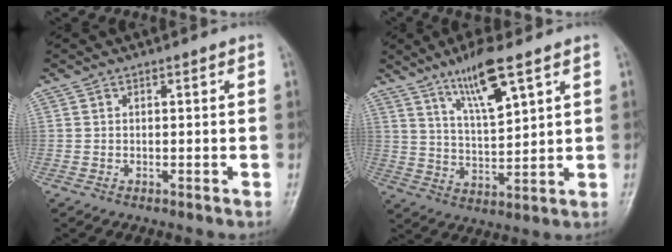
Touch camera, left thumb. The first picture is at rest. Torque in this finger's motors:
{"motor_torque": [0.41, 0.35, 0.15, -0.13, 0.09]}